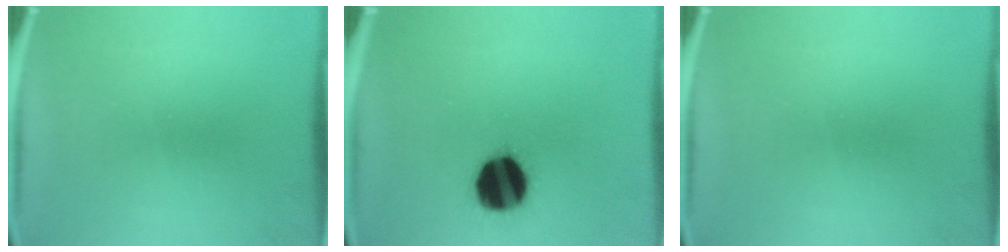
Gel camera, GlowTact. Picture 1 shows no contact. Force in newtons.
{"total": 17.1}
{"total": 0.0}